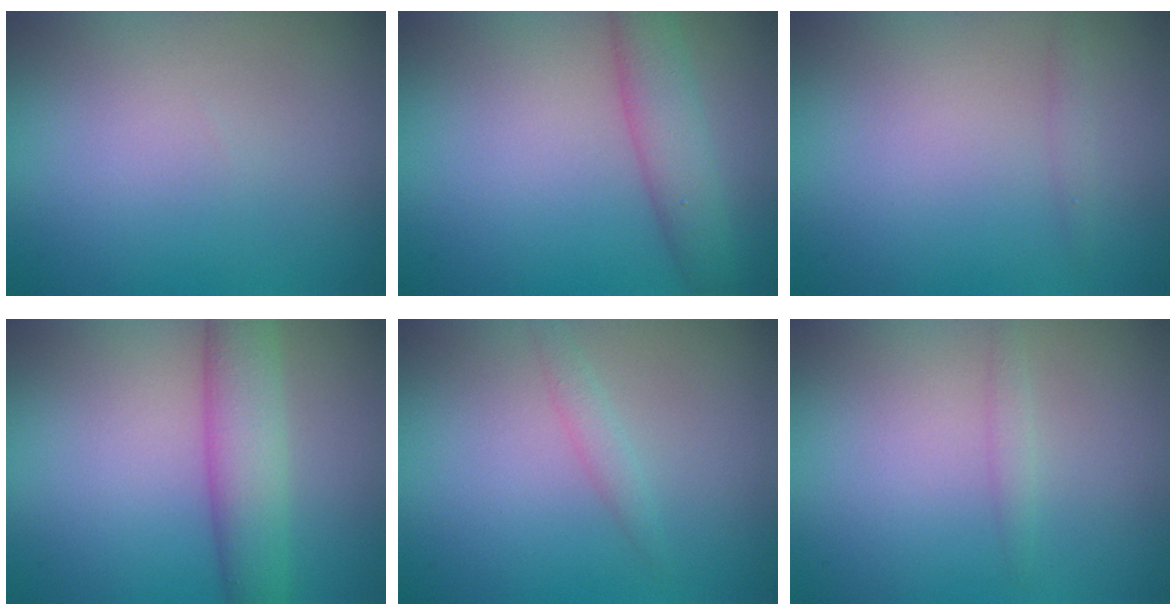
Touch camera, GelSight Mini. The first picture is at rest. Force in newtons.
{"total": 4.0, "press": 4.0, "slide": 0.2}
{"total": 0.8, "press": 0.8, "slide": 0.0}
{"total": 5.3, "press": 5.3, "slide": 0.1}
{"total": 1.2, "press": 1.2, "slide": 0.1}
{"total": 0.9, "press": 0.9, "slide": 0.1}